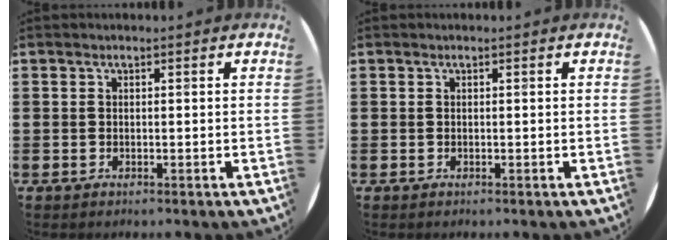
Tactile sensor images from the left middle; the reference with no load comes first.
{"total": 0.0}